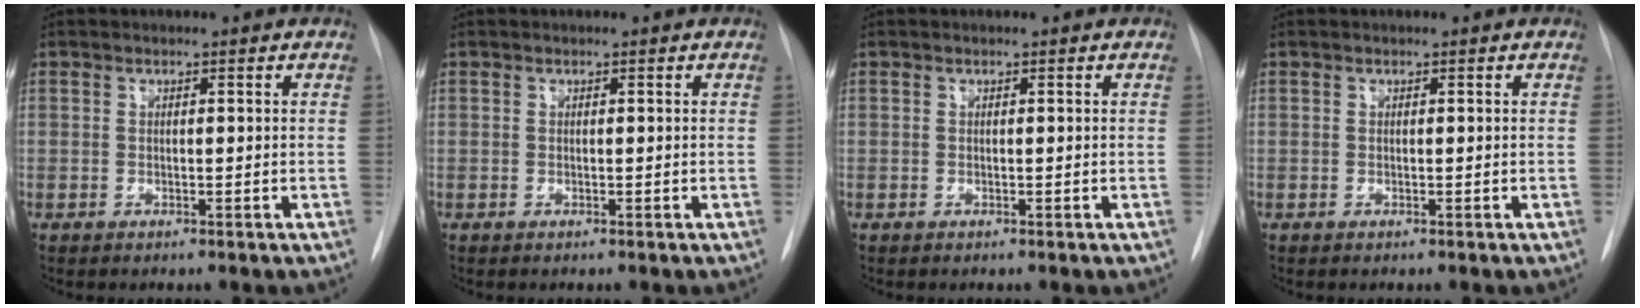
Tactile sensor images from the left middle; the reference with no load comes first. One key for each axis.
{"total": 0.0}
{"total": 0.0}
{"total": 0.0}